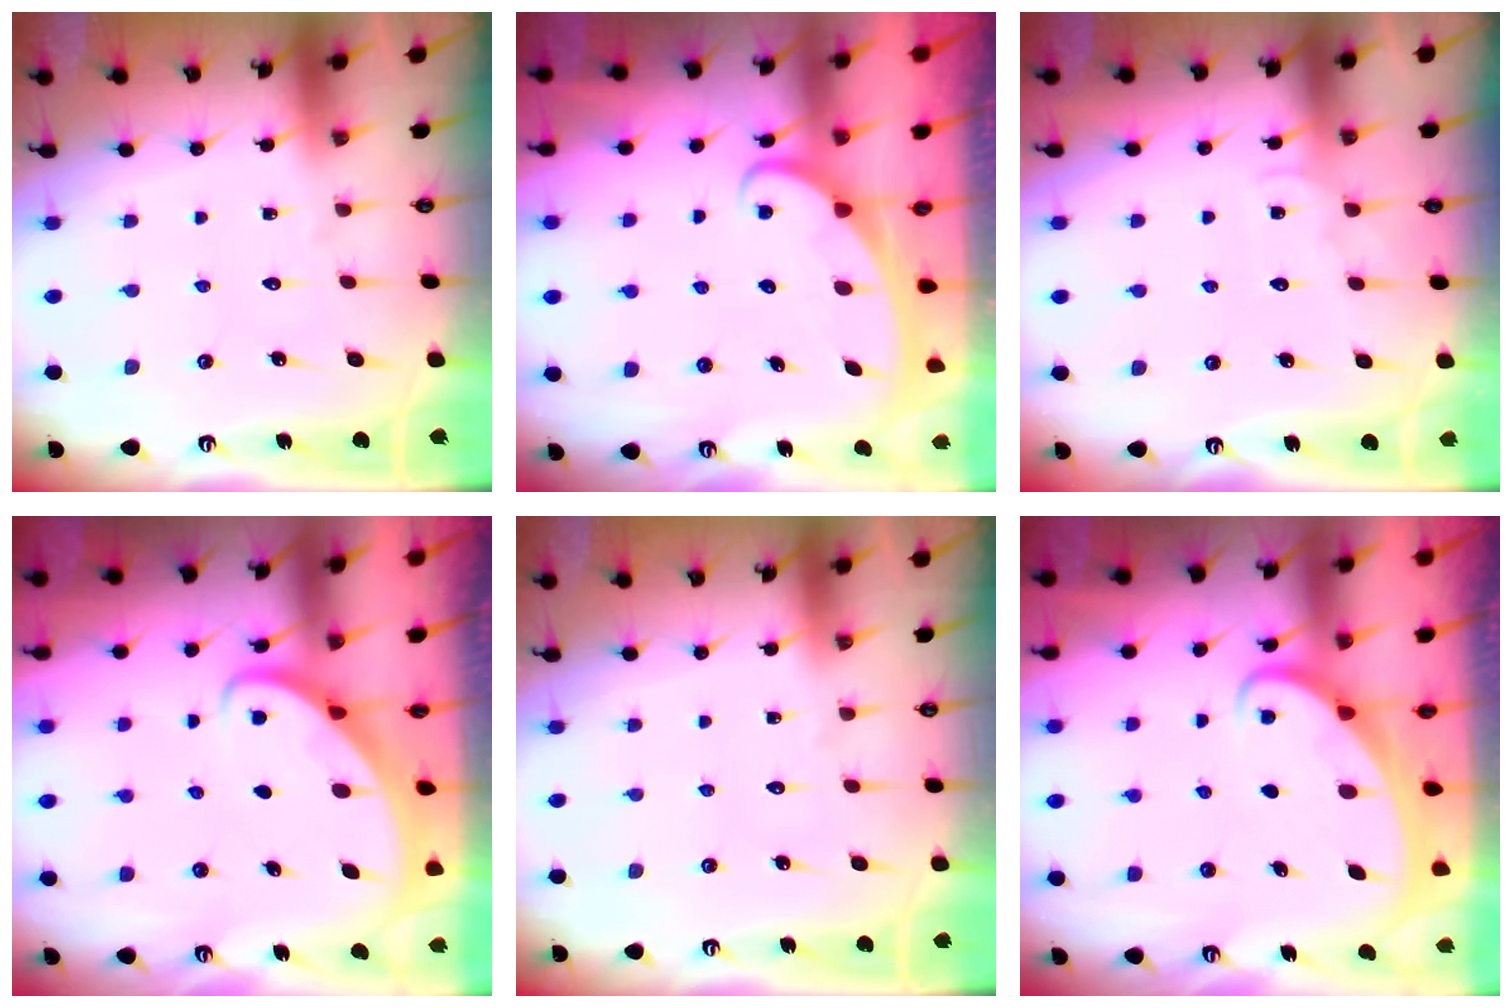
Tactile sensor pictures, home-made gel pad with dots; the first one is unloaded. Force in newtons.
{"total": 2.5, "press": 2.5, "slide": 0.4}
{"total": 3.9, "press": 3.9, "slide": 0.4}
{"total": 2.6, "press": 2.6, "slide": 0.2}
{"total": 0.0}
{"total": 1.9, "press": 1.9, "slide": 0.2}